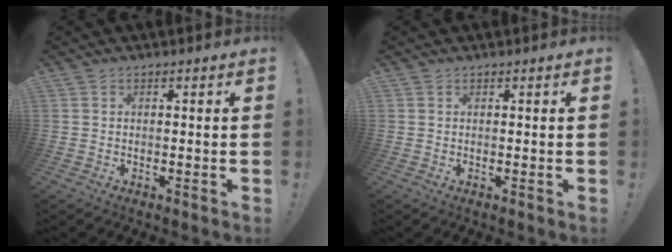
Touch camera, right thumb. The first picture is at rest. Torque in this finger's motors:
{"motor_torque": [0.01, 0.02, -0.03, 0.00, 0.00]}